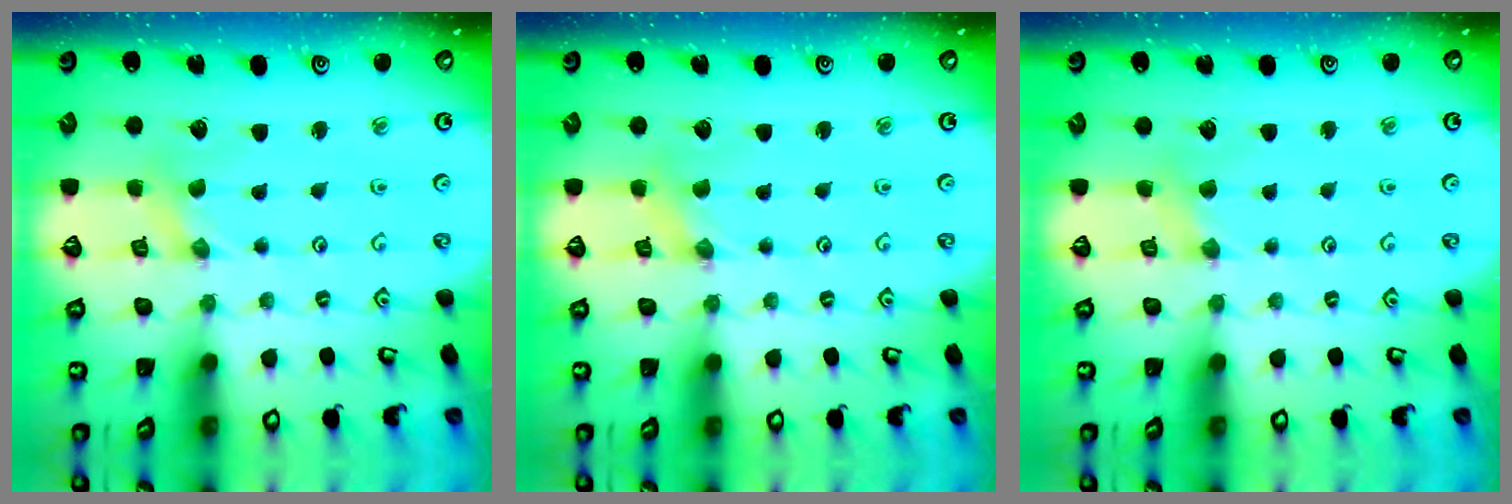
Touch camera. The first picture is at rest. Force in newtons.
{"total": 0.6, "press": 0.6, "slide": 0.1}
{"total": 2.2, "press": 2.1, "slide": 0.4}